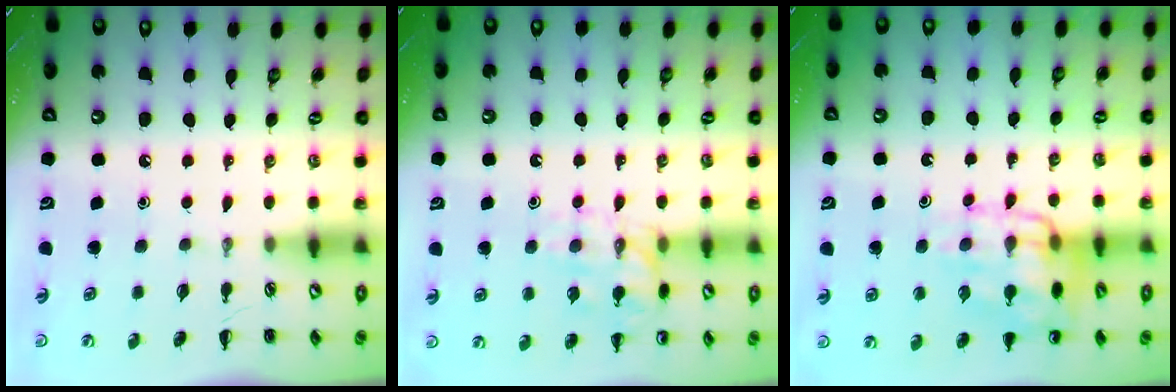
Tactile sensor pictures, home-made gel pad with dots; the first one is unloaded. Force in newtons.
{"total": 13.5, "press": 13.5, "slide": 1.1}
{"total": 14.2, "press": 14.1, "slide": 1.8}